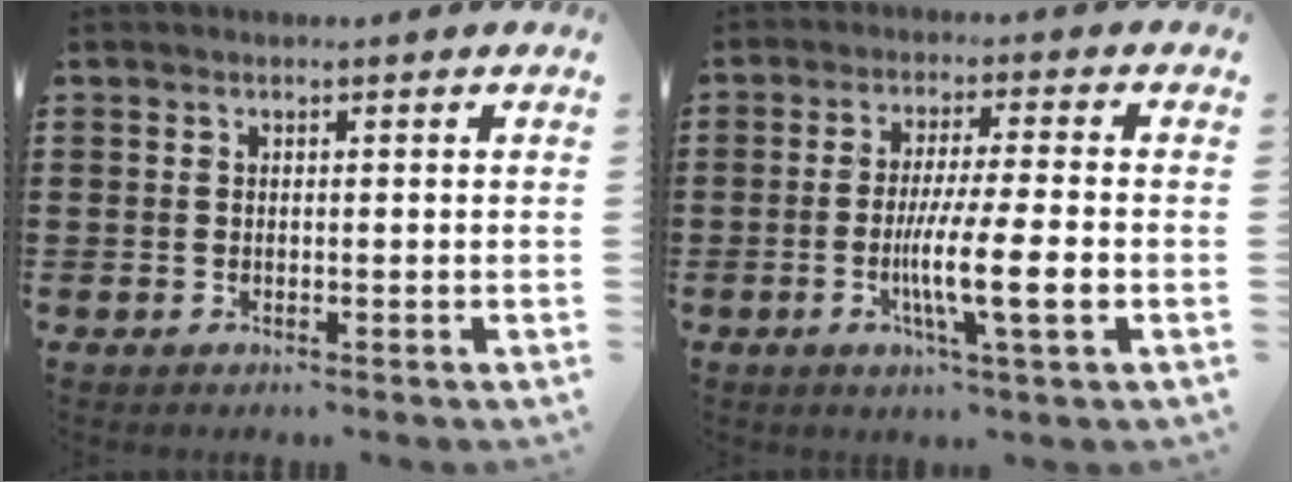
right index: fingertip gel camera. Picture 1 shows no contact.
{"total": 9.4, "force": [-2.3, 0.7, 9.1], "torque": [-0.171, -0.016, -0.044]}